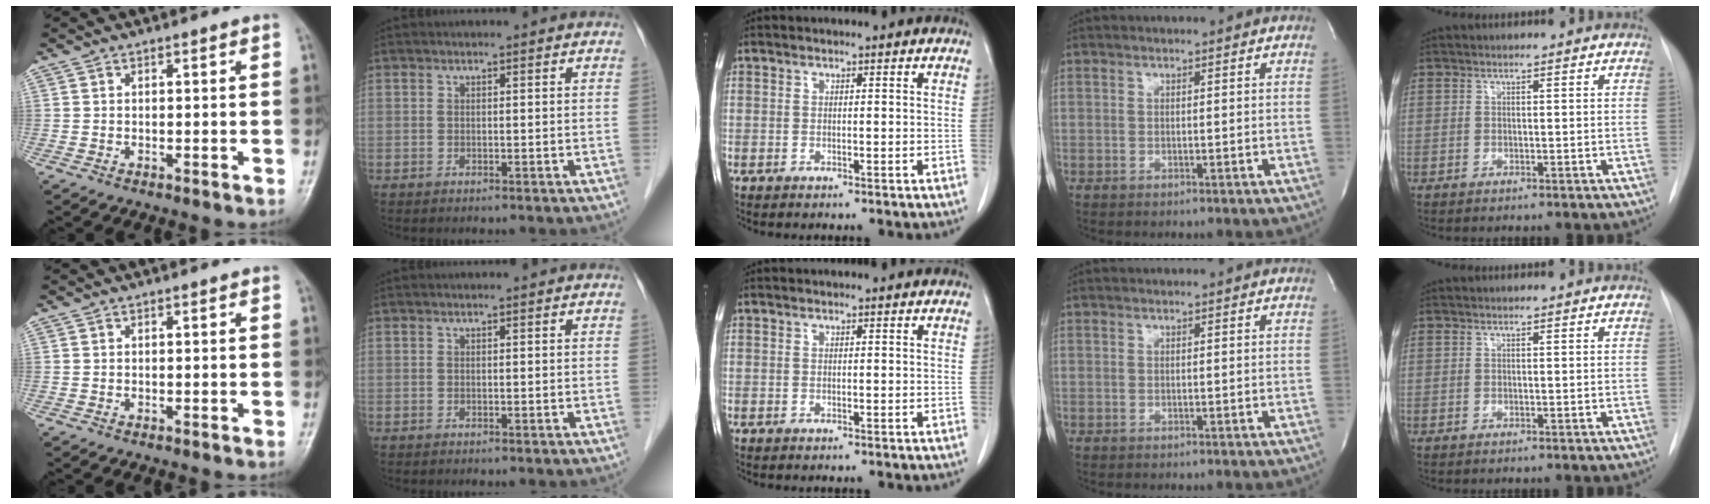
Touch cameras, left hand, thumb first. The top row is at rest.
{}